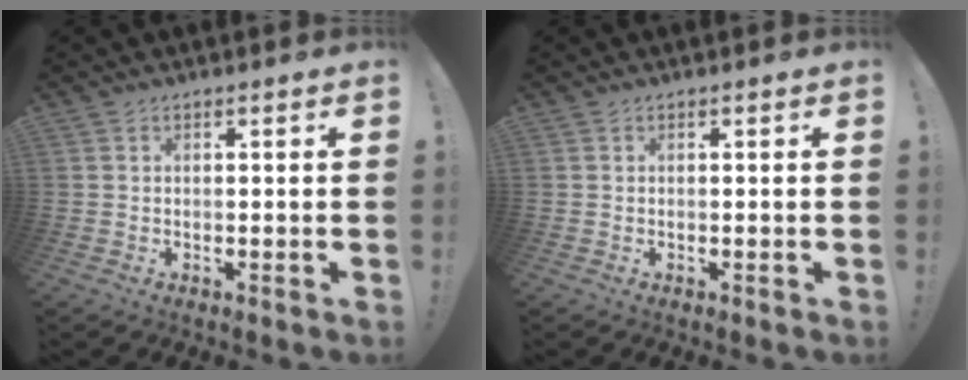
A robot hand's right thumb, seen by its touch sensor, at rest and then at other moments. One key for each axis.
{"total": 0.0}